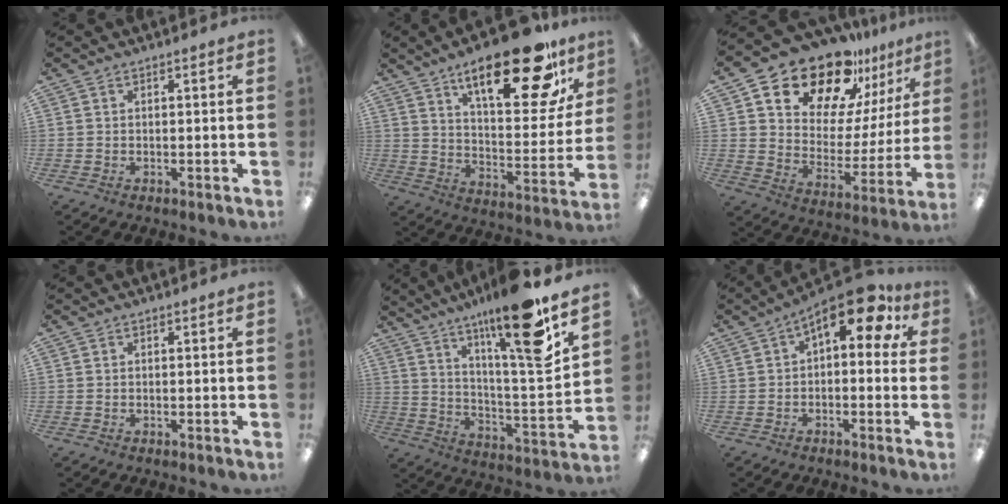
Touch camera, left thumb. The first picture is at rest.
{"total": 23.7, "force": [15.6, 8.2, 15.9], "torque": [-0.224, -0.096, 0.248]}
{"total": 20.1, "force": [16.3, 9.1, 7.3], "torque": [-0.133, -0.121, 0.290]}
{"total": 0.0}
{"total": 18.6, "force": [13.9, 1.5, 12.3], "torque": [-0.210, -0.094, 0.216]}
{"total": 12.4, "force": [5.8, 5.2, 9.6], "torque": [-0.132, -0.032, 0.092]}